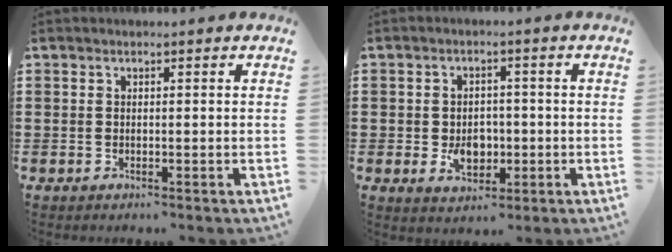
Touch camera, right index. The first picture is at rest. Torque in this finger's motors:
{"motor_torque": [0.07, 0.02, 0.14, 0.03]}